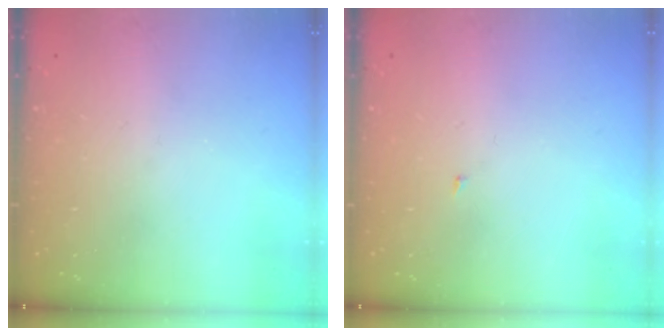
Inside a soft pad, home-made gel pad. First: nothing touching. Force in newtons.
{"total": 1.8, "press": 1.8, "slide": 0.2}